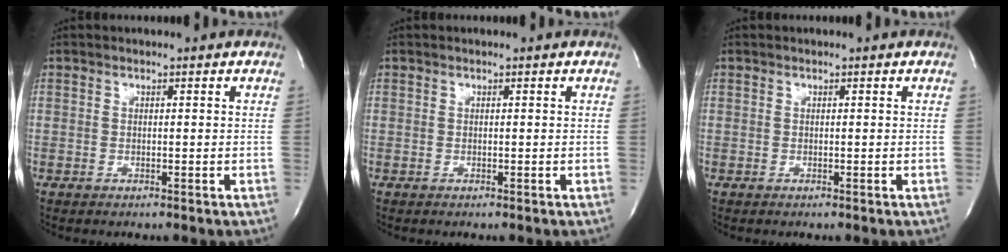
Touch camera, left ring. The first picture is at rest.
{"total": 0.0}
{"total": 0.0}